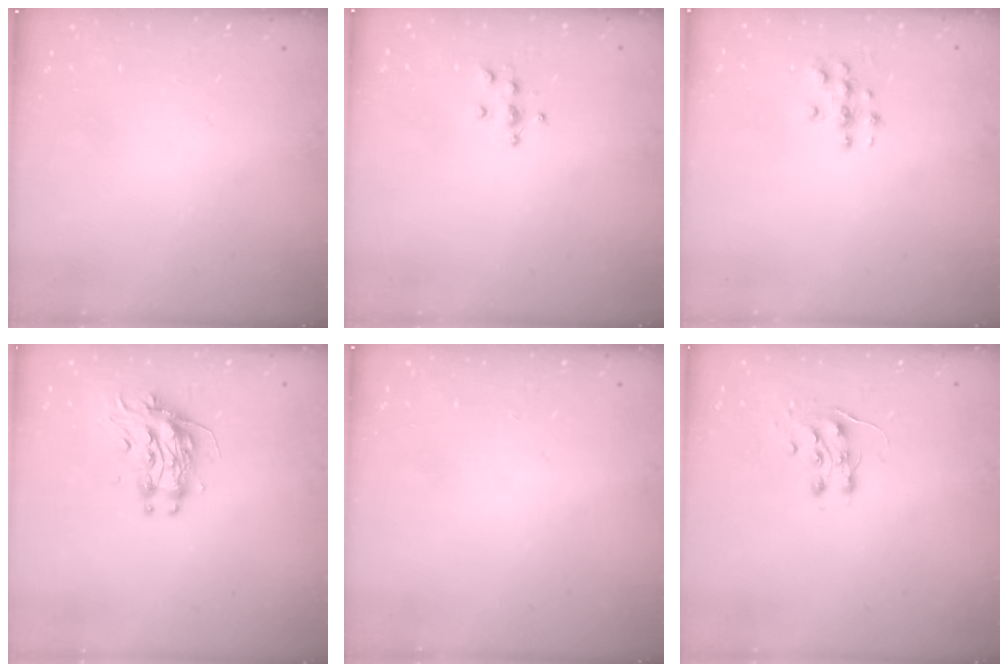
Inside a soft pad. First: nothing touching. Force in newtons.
{"total": 4.6, "press": 4.5, "slide": 0.5}
{"total": 3.4, "press": 3.4, "slide": 0.2}
{"total": 10.1, "press": 10.0, "slide": 0.9}
{"total": 0.0}
{"total": 7.4, "press": 7.4, "slide": 0.7}